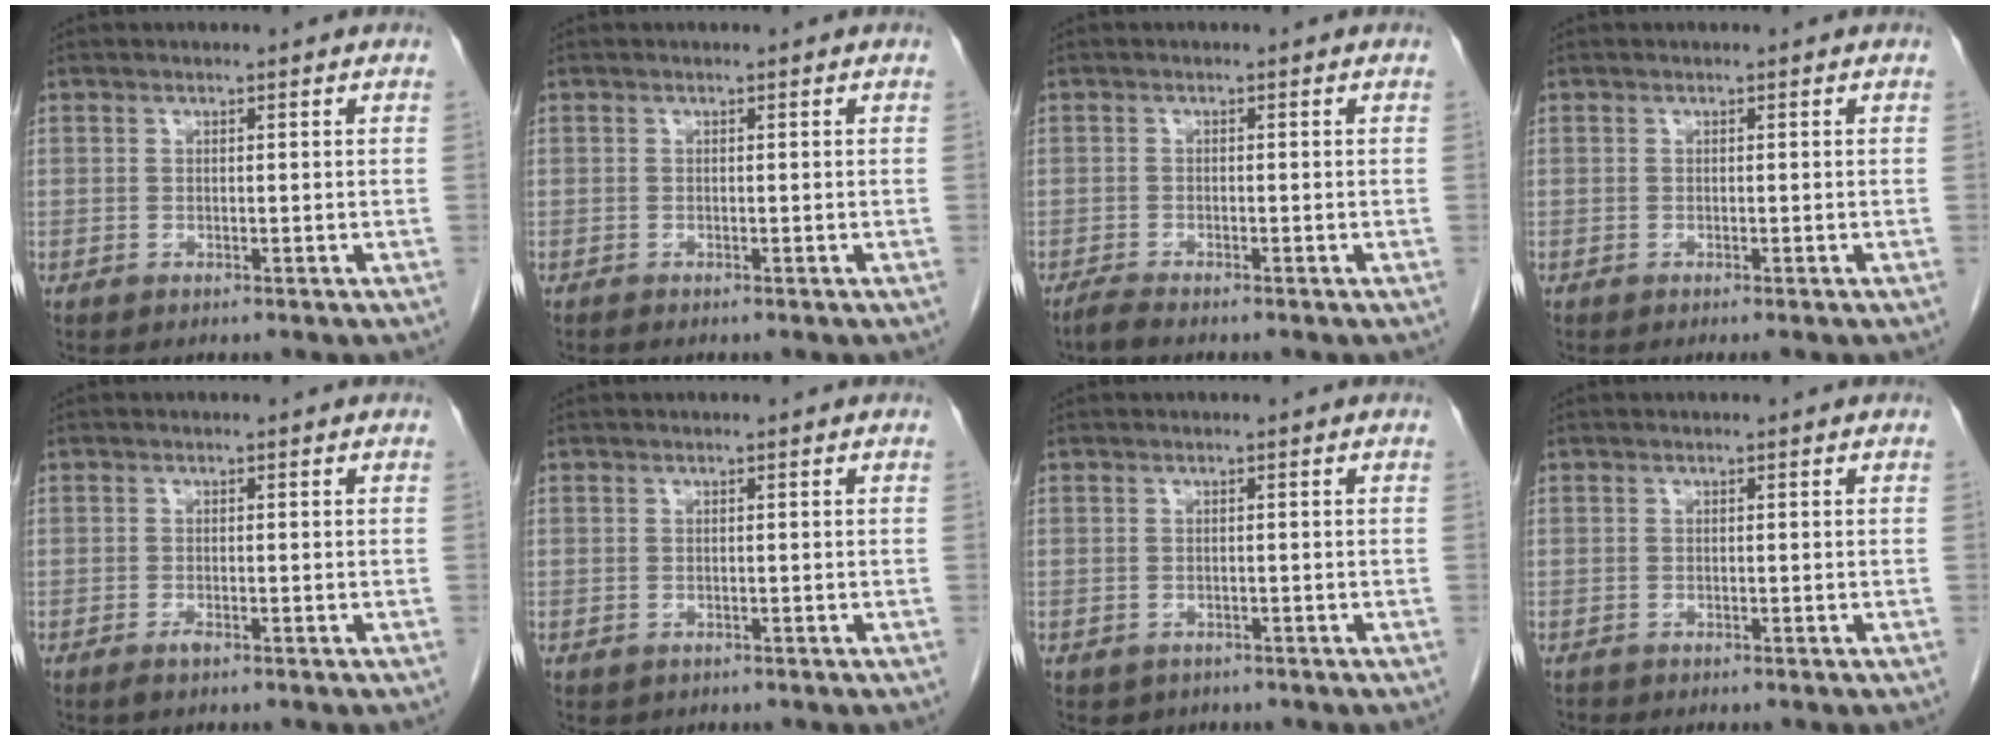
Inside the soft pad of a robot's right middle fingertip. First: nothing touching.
{"total": 0.0}
{"total": 1.4, "force": [-1.3, -0.2, 0.6], "torque": [-0.025, -0.006, -0.029]}
{"total": 0.7, "force": [-0.5, -0.1, 0.4], "torque": [-0.009, -0.003, -0.008]}
{"total": 0.9, "force": [-0.7, 0.0, 0.6], "torque": [-0.014, -0.001, -0.012]}
{"total": 0.6, "force": [-0.3, 0.5, 0.1], "torque": [-0.009, 0.002, 0.002]}
{"total": 1.5, "force": [-1.0, 1.2, 0.1], "torque": [-0.010, 0.001, -0.009]}
{"total": 0.0}